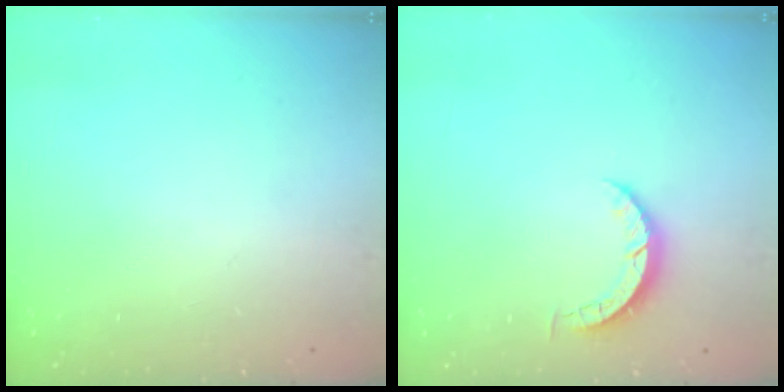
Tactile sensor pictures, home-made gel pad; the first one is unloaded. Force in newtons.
{"total": 3.3, "press": 3.3, "slide": 0.4}